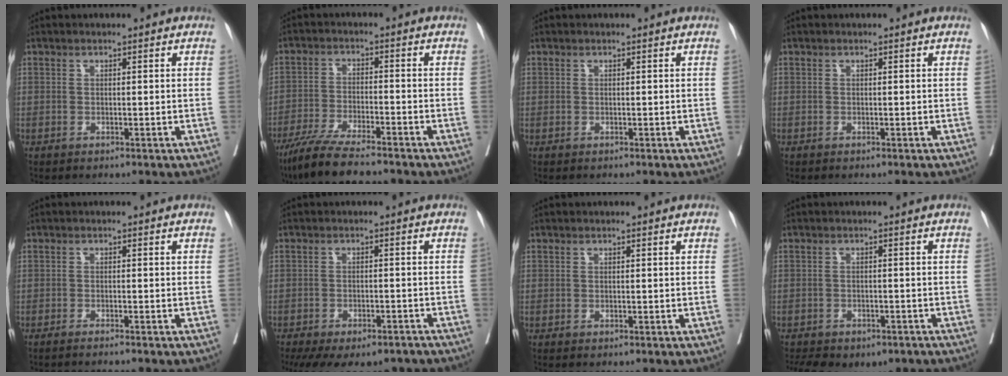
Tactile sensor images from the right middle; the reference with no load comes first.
{"total": 10.4, "force": [-8.6, 1.0, 5.7], "torque": [-0.096, -0.028, -0.146]}
{"total": 0.0}
{"total": 0.0}
{"total": 3.3, "force": [-2.9, -0.4, 1.5], "torque": [-0.015, 0.002, -0.039]}
{"total": 15.3, "force": [-11.9, 6.6, 7.1], "torque": [-0.150, -0.012, -0.153]}
{"total": 0.0}
{"total": 11.3, "force": [-8.1, 5.7, 5.4], "torque": [-0.104, 0.006, -0.101]}